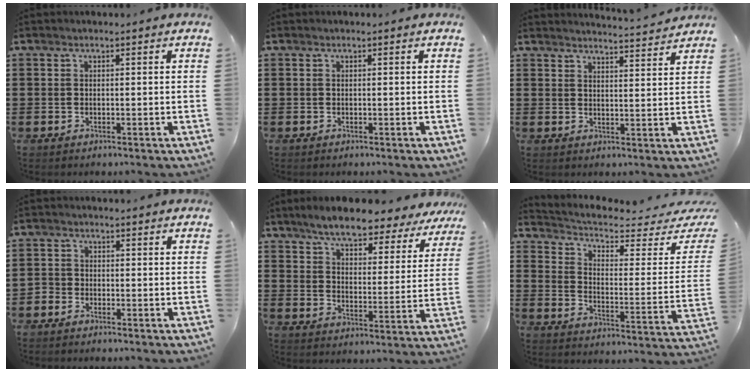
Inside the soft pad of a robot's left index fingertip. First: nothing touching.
{"total": 0.0}
{"total": 3.3, "force": [3.3, -0.5, 0.1], "torque": [-0.006, -0.024, 0.055]}
{"total": 1.4, "force": [-1.1, 0.8, 0.1], "torque": [-0.008, 0.004, -0.024]}
{"total": 7.0, "force": [6.4, 0.9, 2.7], "torque": [-0.075, -0.035, 0.109]}
{"total": 3.9, "force": [3.0, 0.7, 2.4], "torque": [-0.064, -0.028, 0.045]}